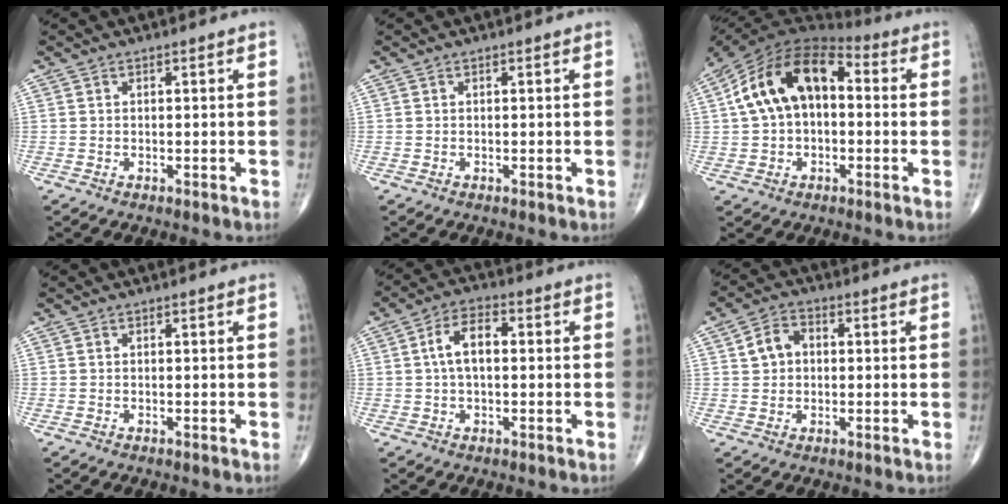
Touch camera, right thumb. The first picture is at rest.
{"total": 0.0}
{"total": 16.7, "force": [2.0, 10.5, 12.8], "torque": [-0.213, 0.043, 0.023]}
{"total": 0.0}
{"total": 6.9, "force": [0.6, 3.7, 5.8], "torque": [-0.104, 0.022, 0.004]}
{"total": 5.4, "force": [0.8, 4.2, 3.3], "torque": [-0.049, 0.013, 0.008]}